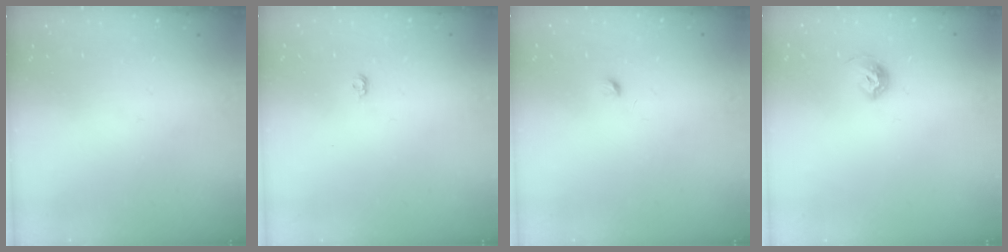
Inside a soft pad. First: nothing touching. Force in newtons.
{"total": 3.9, "press": 3.9, "slide": 0.5}
{"total": 3.2, "press": 3.1, "slide": 0.5}
{"total": 7.6, "press": 7.5, "slide": 1.1}